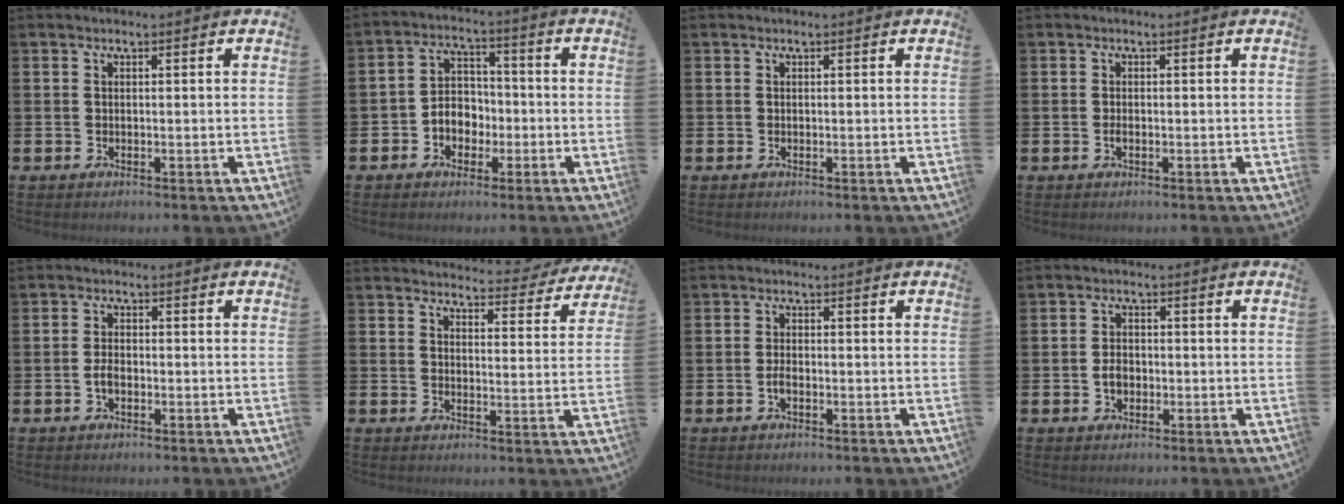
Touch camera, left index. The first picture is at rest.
{"total": 4.3, "force": [-1.5, 3.6, 1.8], "torque": [-0.043, 0.007, -0.036]}
{"total": 0.0}
{"total": 0.8, "force": [-0.2, 0.4, 0.7], "torque": [-0.013, 0.001, -0.004]}
{"total": 2.3, "force": [-0.6, 1.3, 1.8], "torque": [-0.034, 0.004, -0.012]}
{"total": 3.8, "force": [3.7, 0.7, 0.4], "torque": [-0.008, -0.029, 0.060]}
{"total": 1.7, "force": [-0.6, 0.8, 1.4], "torque": [-0.027, 0.002, -0.013]}
{"total": 2.4, "force": [-0.5, 1.8, 1.5], "torque": [-0.020, 0.002, -0.013]}